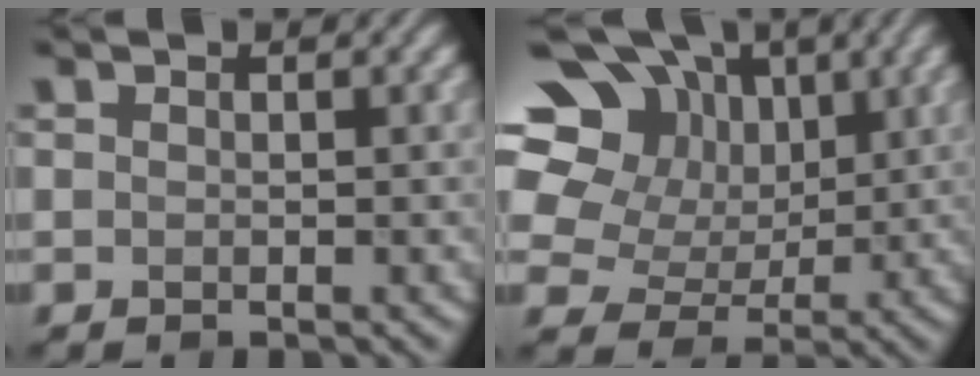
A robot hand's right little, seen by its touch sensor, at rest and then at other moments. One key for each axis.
{"total": 18.4, "fx": 7.8, "fy": 13.7, "fz": 9.4, "tx": -0.209, "ty": 0.047, "tz": 0.133}